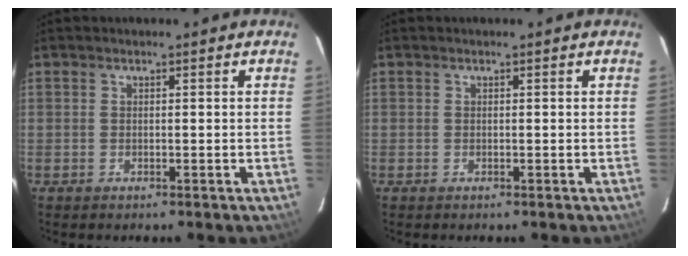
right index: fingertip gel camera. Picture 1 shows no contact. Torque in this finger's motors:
{"motor_torque": [-0.01, 0.01, 0.00, 0.00]}